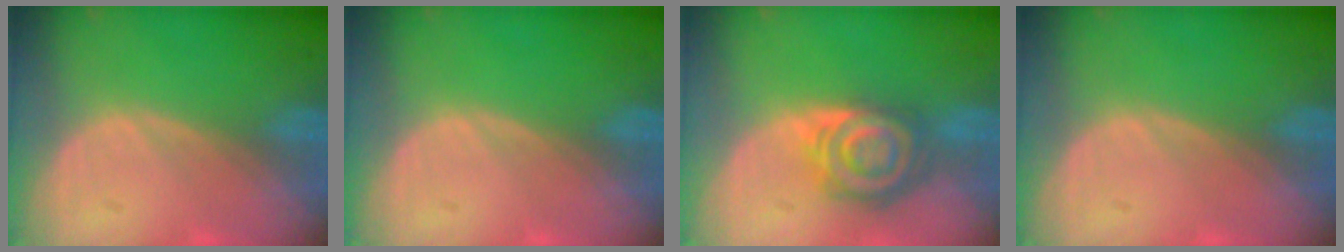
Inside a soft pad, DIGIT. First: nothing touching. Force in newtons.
{"total": 0.0}
{"total": 7.9, "press": 6.9, "slide": 3.8}
{"total": 0.0}